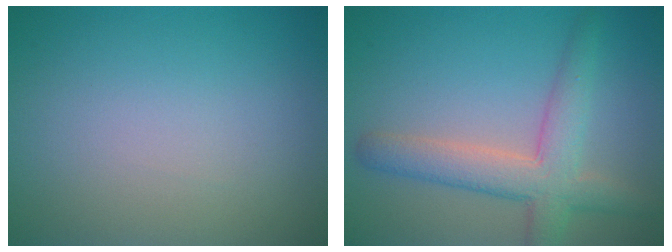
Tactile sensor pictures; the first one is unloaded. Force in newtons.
{"total": 5.0, "press": 5.0, "slide": 0.3}